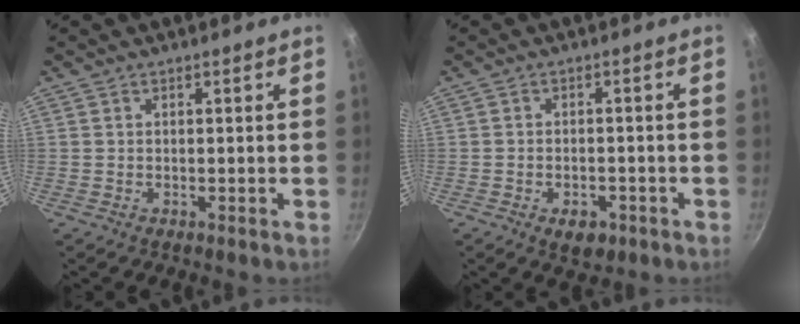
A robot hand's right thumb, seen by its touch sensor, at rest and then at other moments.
{"total": 4.7, "force": [-2.3, 2.9, 3.0], "torque": [-0.035, 0.015, -0.025]}